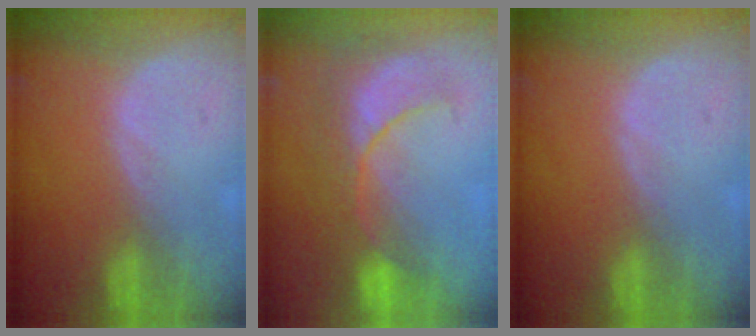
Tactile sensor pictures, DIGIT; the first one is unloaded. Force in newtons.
{"total": 8.1, "press": 8.0, "slide": 0.8}
{"total": 0.0}